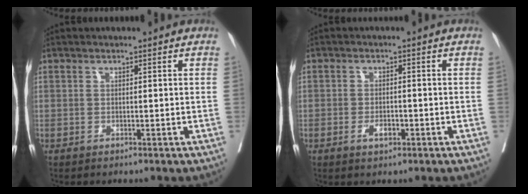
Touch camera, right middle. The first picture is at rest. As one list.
[{"total": 2.4, "force": [-1.1, 1.1, 1.8], "torque": [-0.029, 0.003, -0.017]}]